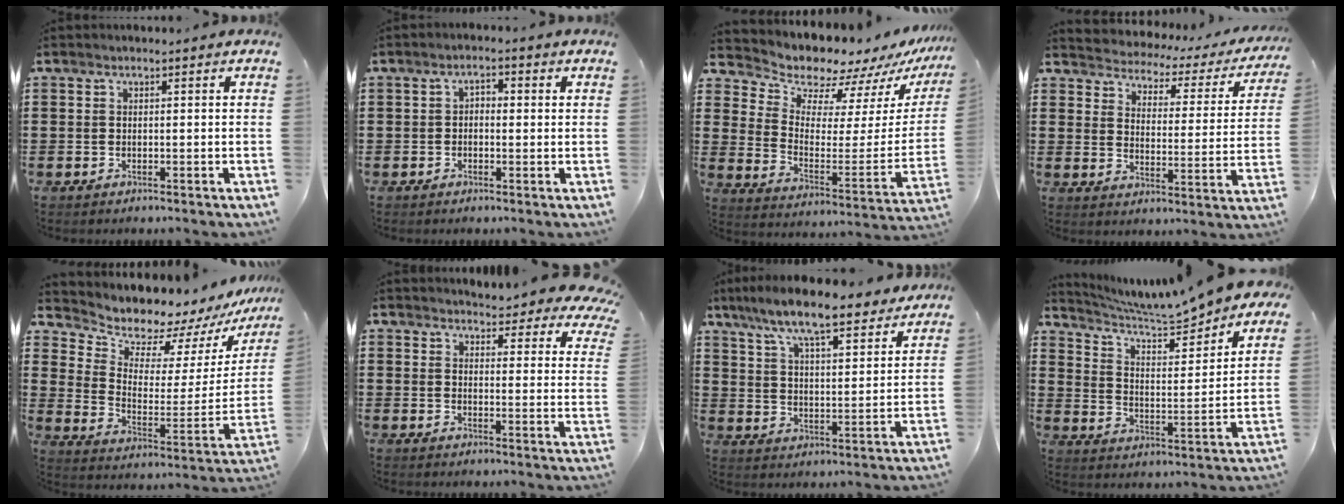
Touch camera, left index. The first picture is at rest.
{"total": 1.6, "force": [-0.7, 0.8, 1.2], "torque": [-0.023, 0.004, -0.016]}
{"total": 8.7, "force": [8.3, 2.5, 0.9], "torque": [-0.055, -0.077, 0.145]}
{"total": 2.1, "force": [2.1, 0.5, -0.1], "torque": [-0.018, -0.026, 0.024]}
{"total": 7.8, "force": [7.4, 2.2, 0.7], "torque": [-0.045, -0.069, 0.127]}
{"total": 4.5, "force": [4.4, 0.0, 1.1], "torque": [-0.032, -0.030, 0.076]}
{"total": 9.2, "force": [8.1, 0.8, 4.3], "torque": [-0.115, -0.040, 0.138]}
{"total": 6.6, "force": [6.3, 0.1, 2.1], "torque": [-0.068, -0.048, 0.103]}